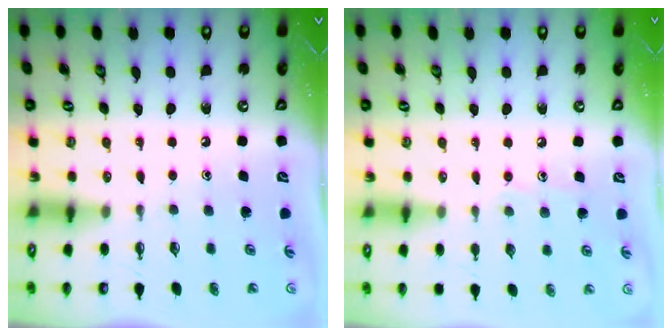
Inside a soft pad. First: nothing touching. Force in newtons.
{"total": 6.2, "press": 6.2, "slide": 0.7}